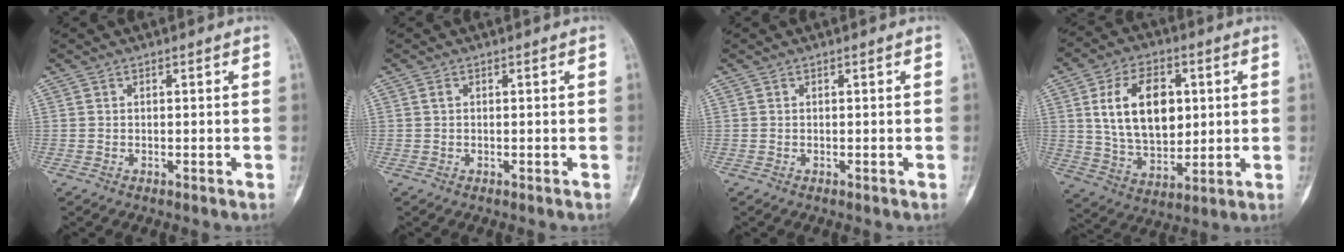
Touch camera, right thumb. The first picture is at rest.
{"total": 0.5, "force": [0.1, 0.3, 0.4], "torque": [-0.009, 0.001, 0.001]}
{"total": 0.0}
{"total": 16.0, "force": [3.4, 10.1, 11.9], "torque": [-0.171, -0.012, 0.066]}